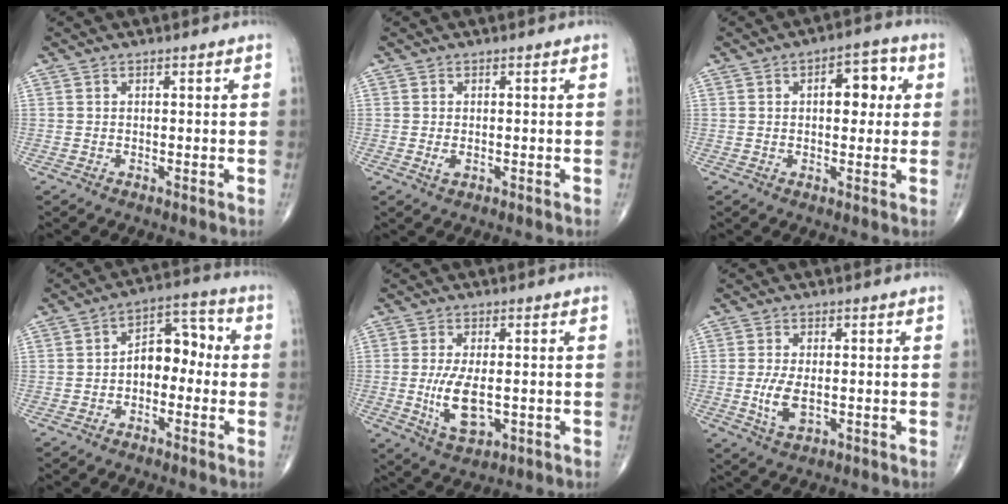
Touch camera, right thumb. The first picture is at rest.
{"total": 1.3, "force": [-0.2, 0.8, 1.1], "torque": [-0.020, -0.002, -0.003]}
{"total": 7.5, "force": [1.6, 4.1, 6.1], "torque": [-0.051, 0.012, 0.019]}
{"total": 8.3, "force": [-1.1, 5.4, 6.2], "torque": [-0.063, 0.040, -0.032]}
{"total": 8.1, "force": [-1.1, 3.8, 7.1], "torque": [-0.135, -0.013, -0.012]}
{"total": 5.3, "force": [-0.8, 2.6, 4.5], "torque": [-0.094, -0.010, -0.013]}